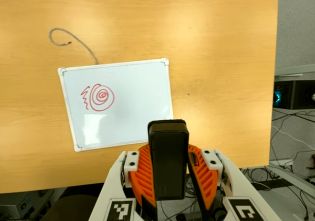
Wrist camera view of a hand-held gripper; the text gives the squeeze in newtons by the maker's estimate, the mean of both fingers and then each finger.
{"total": 7.6, "left": 7.0, "right": 8.2}